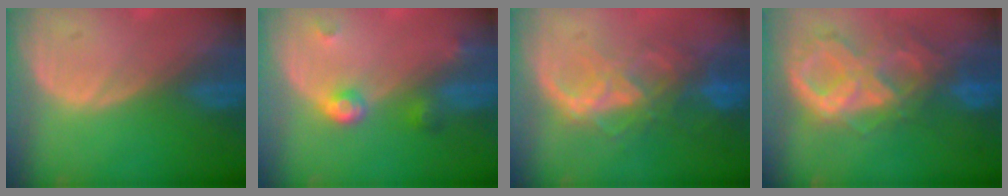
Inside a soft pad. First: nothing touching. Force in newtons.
{"total": 3.9, "press": 3.6, "slide": 1.5}
{"total": 8.8, "press": 7.5, "slide": 4.6}
{"total": 10.5, "press": 8.8, "slide": 5.7}